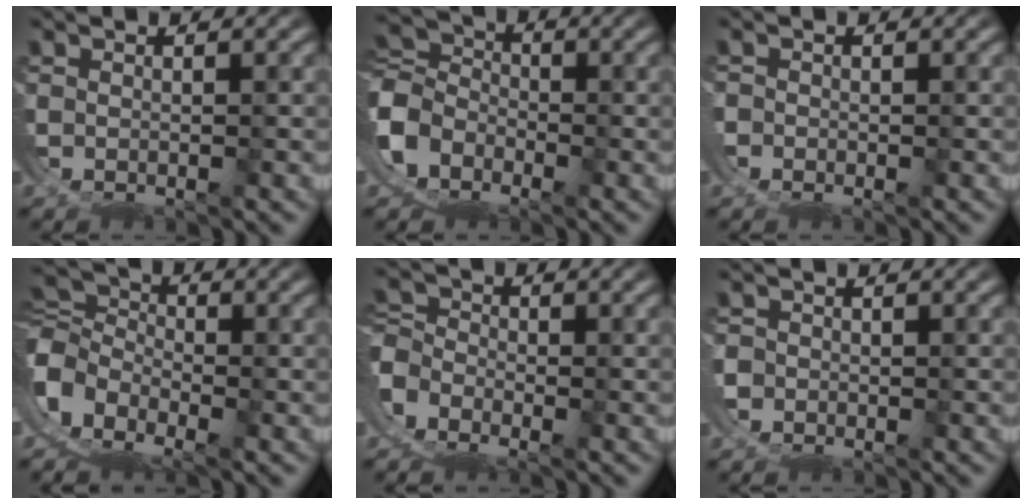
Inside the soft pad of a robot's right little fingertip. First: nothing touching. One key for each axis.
{"total": 10.4, "fx": -1.6, "fy": 9.6, "fz": 3.6, "tx": -0.126, "ty": -0.020, "tz": -0.039}
{"total": 1.3, "fx": -0.5, "fy": 1.2, "fz": 0.1, "tx": -0.011, "ty": -0.006, "tz": -0.013}
{"total": 12.2, "fx": -2.4, "fy": 10.7, "fz": 5.1, "tx": -0.148, "ty": -0.037, "tz": -0.049}
{"total": 6.2, "fx": -2.2, "fy": 5.6, "fz": 1.6, "tx": -0.058, "ty": -0.020, "tz": -0.046}
{"total": 1.1, "fx": -0.7, "fy": 0.9, "fz": -0.3, "tx": -0.008, "ty": -0.008, "tz": -0.011}